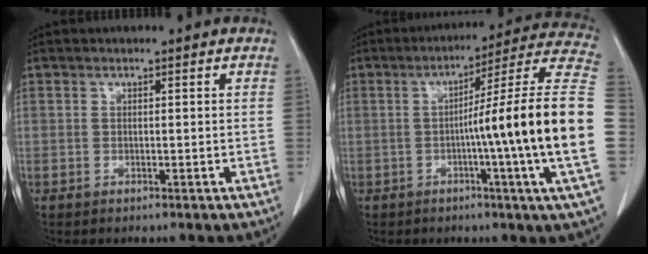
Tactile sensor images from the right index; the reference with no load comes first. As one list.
[{"total": 20.4, "force": [-2.5, -2.9, 20.1], "torque": [-0.228, 0.010, -0.055]}]